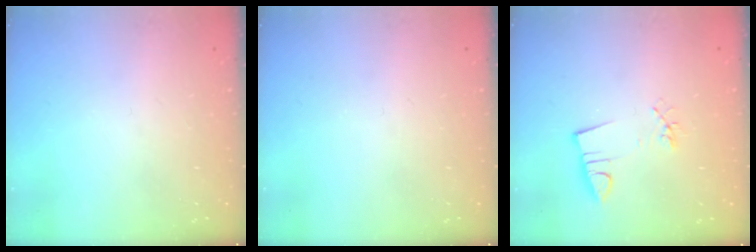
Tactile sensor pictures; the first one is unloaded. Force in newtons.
{"total": 0.0}
{"total": 3.1, "press": 1.6, "slide": 2.7}